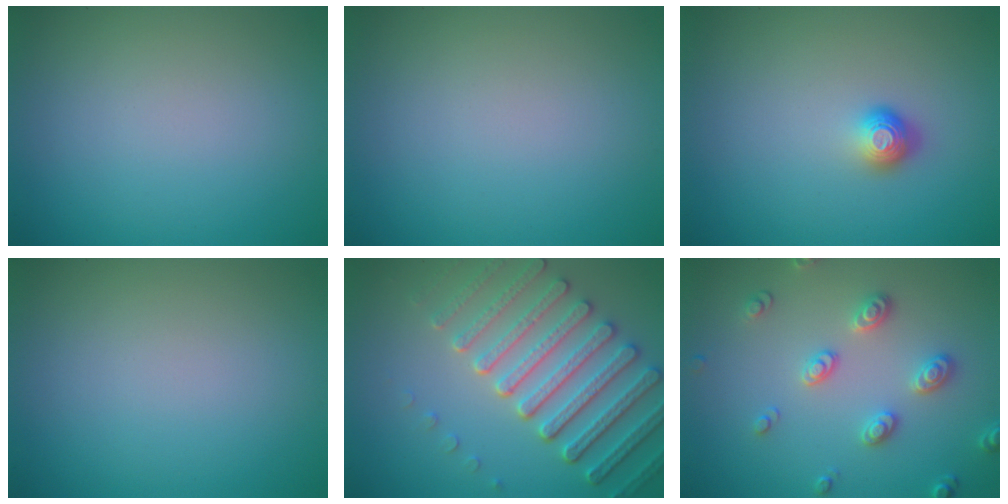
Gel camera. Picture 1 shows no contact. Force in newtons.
{"total": 0.0}
{"total": 1.7, "press": 1.3, "slide": 1.2}
{"total": 0.0}
{"total": 6.3, "press": 5.5, "slide": 3.1}
{"total": 2.8, "press": 2.7, "slide": 0.8}